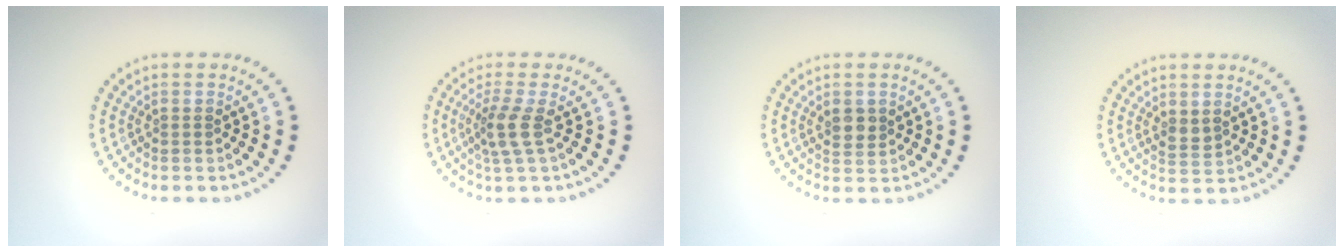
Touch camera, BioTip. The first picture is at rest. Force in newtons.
{"total": 2.5, "press": 1.9, "slide": 1.7}
{"total": 1.8, "press": 1.7, "slide": 0.7}
{"total": 1.3, "press": 1.2, "slide": 0.5}